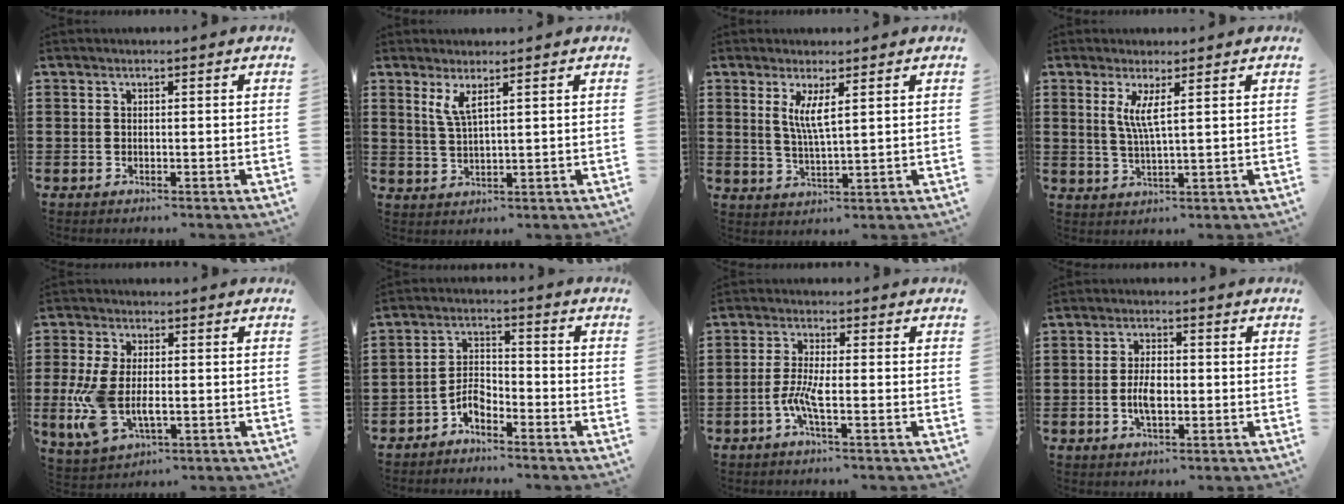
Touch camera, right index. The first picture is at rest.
{"total": 3.0, "force": [1.8, 0.5, 2.4], "torque": [-0.054, 0.002, 0.033]}
{"total": 4.2, "force": [1.7, 0.5, 3.8], "torque": [-0.081, -0.001, 0.028]}
{"total": 4.0, "force": [1.4, 0.0, 3.7], "torque": [-0.079, -0.004, 0.021]}
{"total": 9.0, "force": [-1.5, 4.8, 7.5], "torque": [-0.190, -0.013, -0.031]}
{"total": 4.1, "force": [-2.9, 1.8, 2.2], "torque": [-0.056, 0.006, -0.062]}
{"total": 4.7, "force": [-1.8, 0.7, 4.2], "torque": [-0.101, -0.010, -0.042]}
{"total": 4.5, "force": [-0.8, 2.0, 3.9], "torque": [-0.079, 0.004, -0.016]}